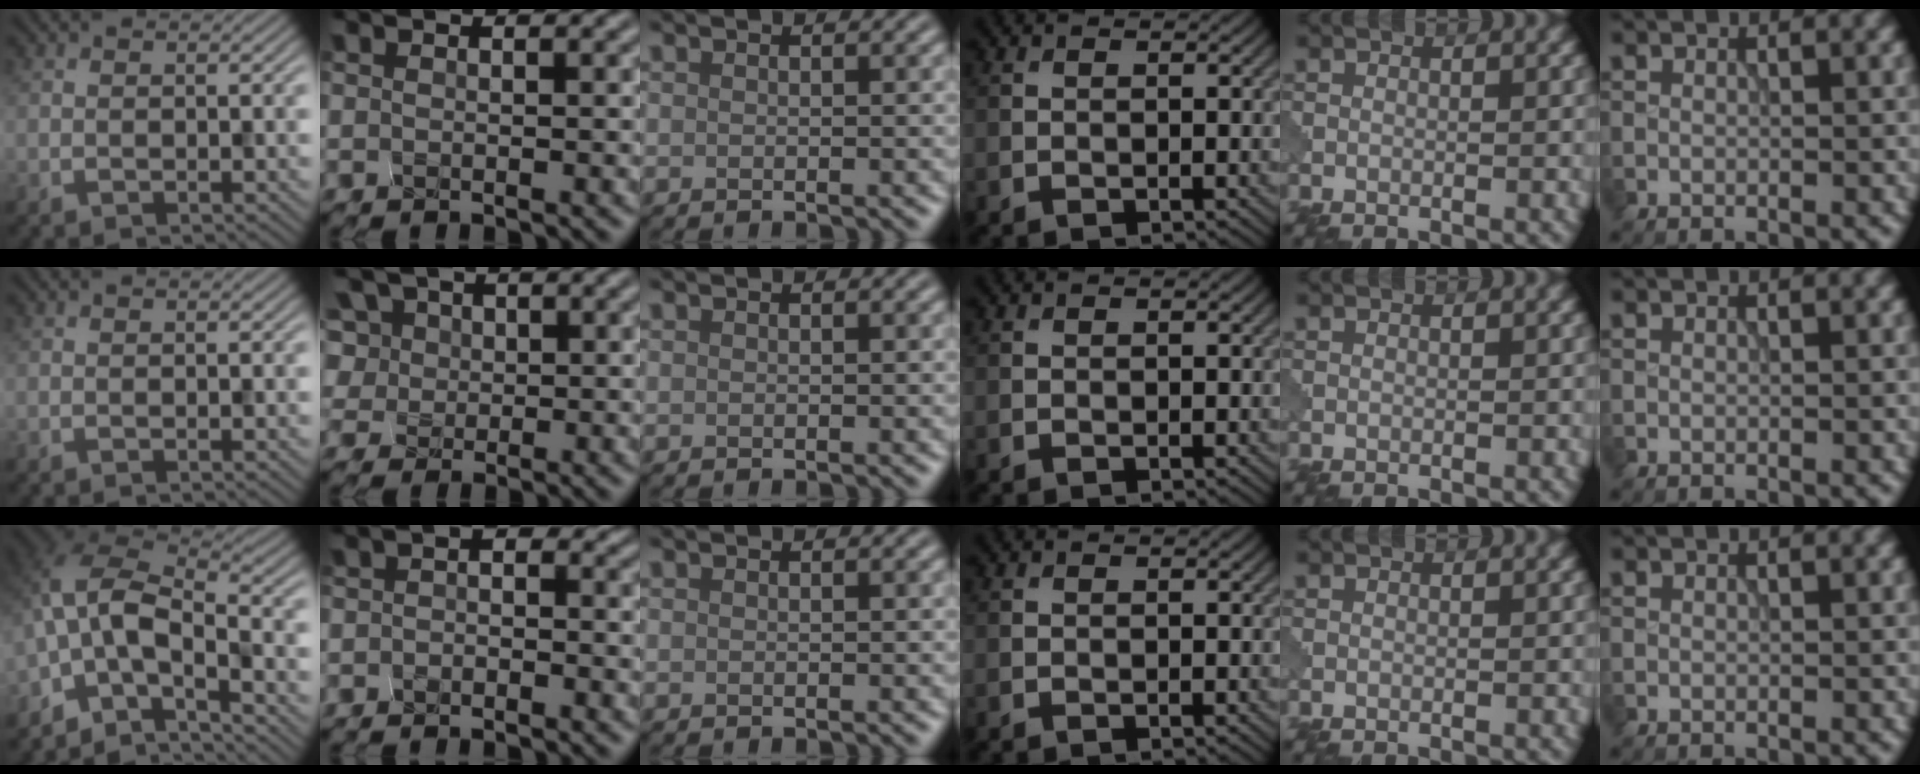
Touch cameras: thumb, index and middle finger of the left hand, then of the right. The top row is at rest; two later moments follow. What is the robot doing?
{"motion": "squeeze", "object": "foam earplug"}